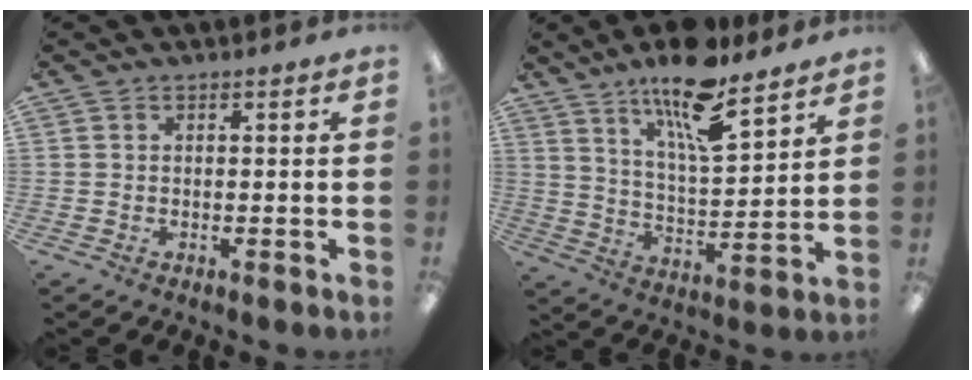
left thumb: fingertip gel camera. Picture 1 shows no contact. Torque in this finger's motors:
{"motor_torque": [0.23, 0.26, 1.49, -1.28, 0.10]}